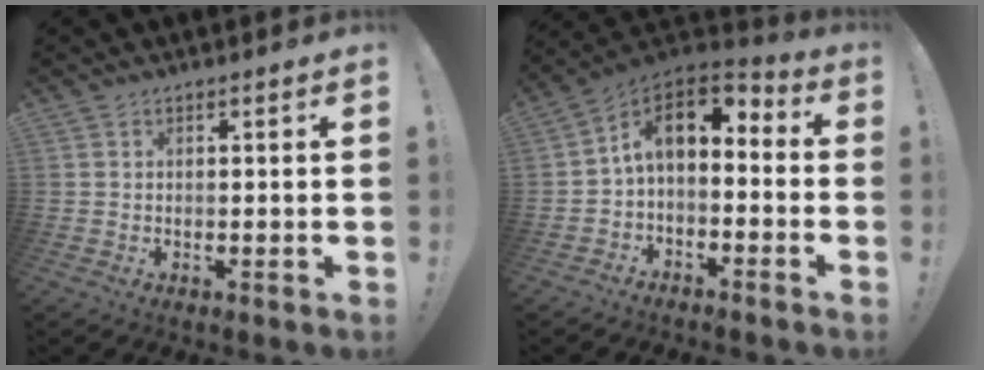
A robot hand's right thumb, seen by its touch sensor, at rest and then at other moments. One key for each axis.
{"total": 8.1, "fx": 1.3, "fy": 4.7, "fz": 6.5, "tx": -0.104, "ty": -0.001, "tz": 0.025}